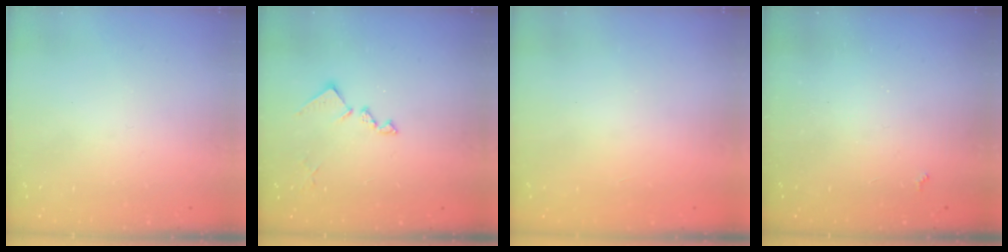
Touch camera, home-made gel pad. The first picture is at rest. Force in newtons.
{"total": 10.6, "press": 10.5, "slide": 0.5}
{"total": 1.2, "press": 1.1, "slide": 0.5}
{"total": 2.3, "press": 2.2, "slide": 0.4}